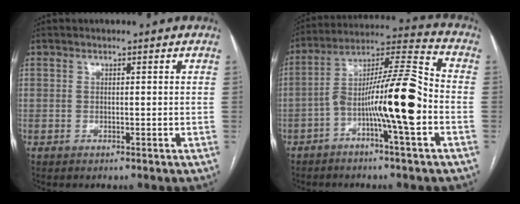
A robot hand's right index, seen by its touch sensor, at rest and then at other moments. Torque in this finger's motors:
{"motor_torque": [0.69, -0.32, 0.47, 0.21]}